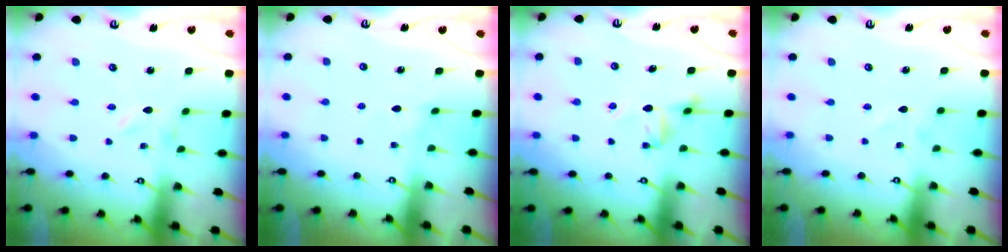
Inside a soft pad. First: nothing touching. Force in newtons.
{"total": 1.9, "press": 1.9, "slide": 0.2}
{"total": 5.5, "press": 5.5, "slide": 0.5}
{"total": 0.9, "press": 0.9, "slide": 0.1}